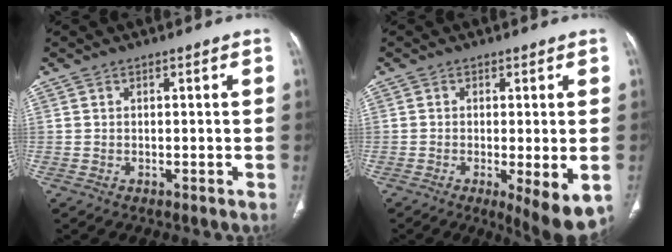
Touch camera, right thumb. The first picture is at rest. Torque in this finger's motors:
{"motor_torque": [-0.16, 0.37, -0.38, 0.01, 0.24]}